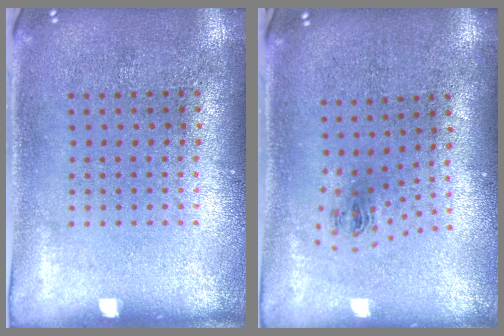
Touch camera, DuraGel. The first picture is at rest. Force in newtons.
{"total": 1.0, "press": 0.4, "slide": 0.9}